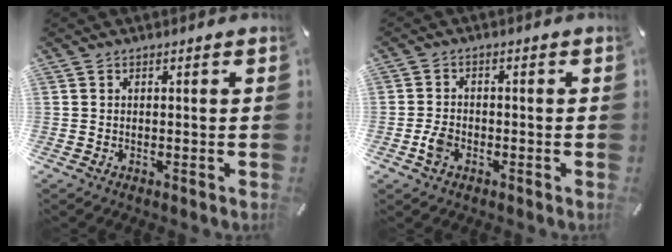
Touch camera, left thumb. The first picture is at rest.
{"total": 3.6, "force": [-1.4, 2.6, 2.0], "torque": [-0.048, 0.002, -0.028]}